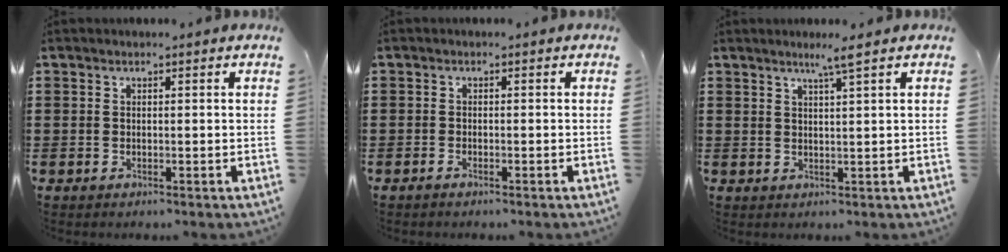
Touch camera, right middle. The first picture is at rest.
{"total": 0.7, "force": [-0.6, 0.0, 0.3], "torque": [-0.008, -0.003, -0.011]}
{"total": 3.1, "force": [2.3, -0.1, 2.1], "torque": [-0.044, -0.001, 0.038]}